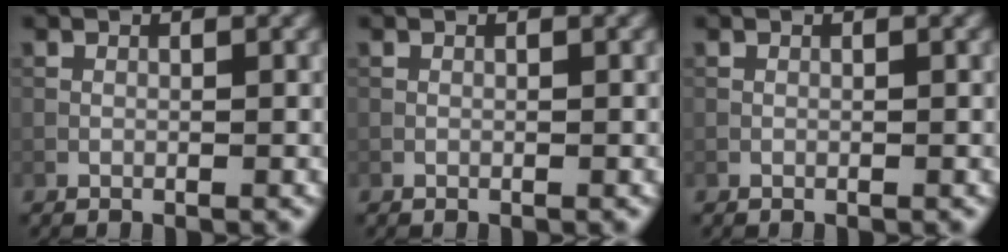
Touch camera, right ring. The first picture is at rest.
{"total": 0.0}
{"total": 0.0}